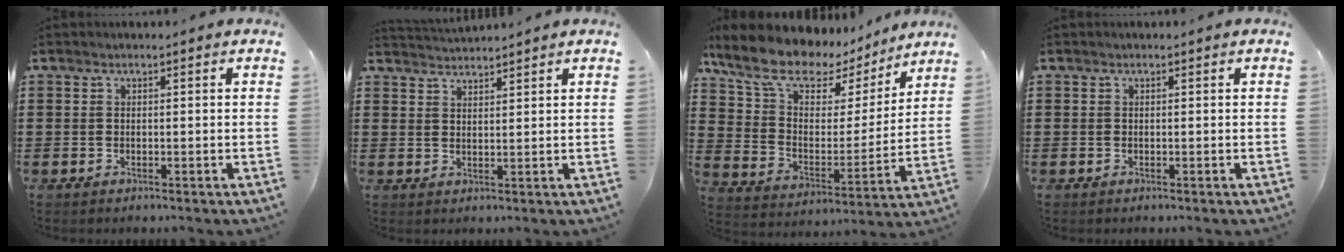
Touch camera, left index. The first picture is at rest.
{"total": 2.3, "force": [2.3, -0.2, -0.2], "torque": [-0.003, -0.004, 0.044]}
{"total": 11.5, "force": [9.1, 4.9, 5.0], "torque": [-0.133, -0.049, 0.163]}
{"total": 0.0}